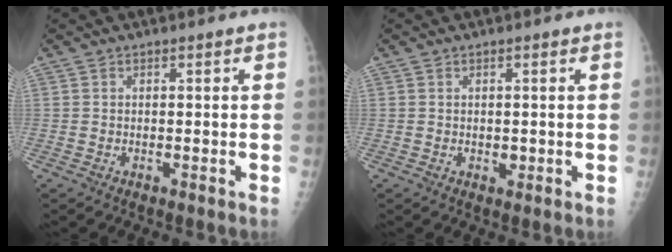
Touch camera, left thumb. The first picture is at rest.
{"total": 1.2, "force": [0.0, 0.9, 0.8], "torque": [-0.005, 0.000, 0.002]}